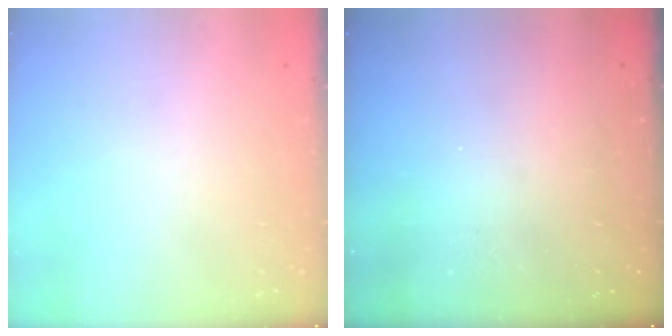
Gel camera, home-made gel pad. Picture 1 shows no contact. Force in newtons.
{"total": 0.0}